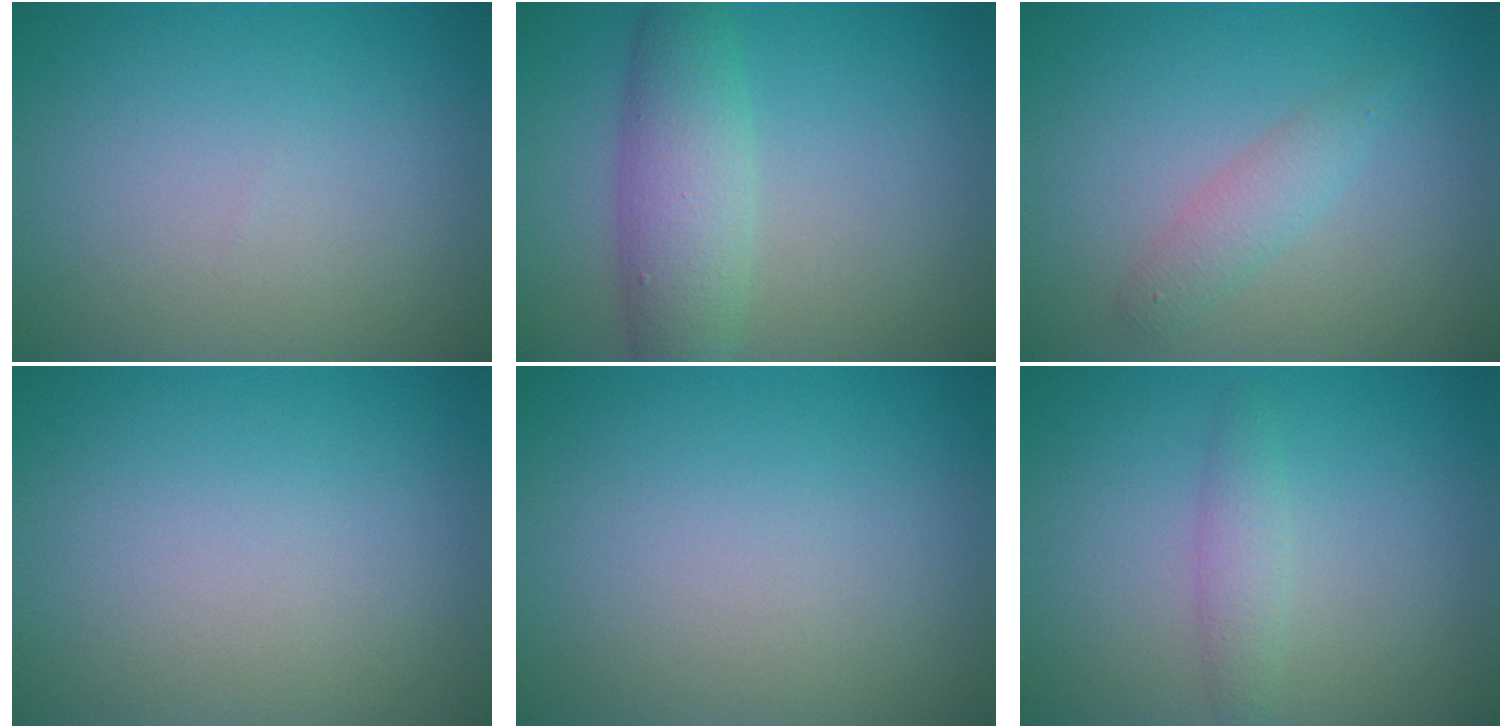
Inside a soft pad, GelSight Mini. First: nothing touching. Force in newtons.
{"total": 4.9, "press": 4.9, "slide": 0.1}
{"total": 1.9, "press": 1.9, "slide": 0.0}
{"total": 0.0}
{"total": 0.0}
{"total": 1.8, "press": 1.8, "slide": 0.1}